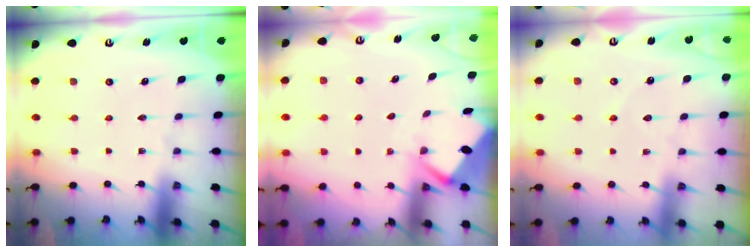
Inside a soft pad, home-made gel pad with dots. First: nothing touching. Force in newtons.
{"total": 2.6, "press": 2.6, "slide": 0.4}
{"total": 2.6, "press": 2.6, "slide": 0.3}